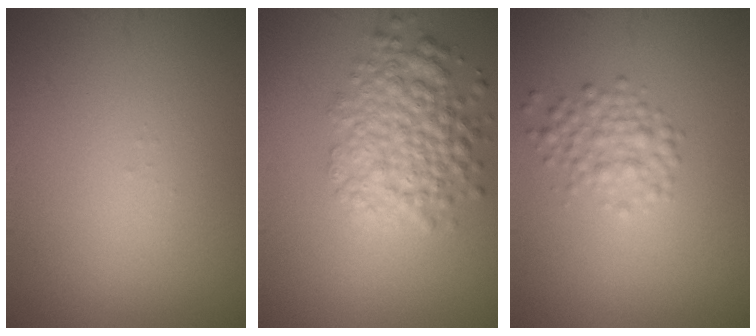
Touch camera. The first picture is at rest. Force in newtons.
{"total": 5.3, "press": 5.3, "slide": 0.2}
{"total": 2.4, "press": 2.4, "slide": 0.1}